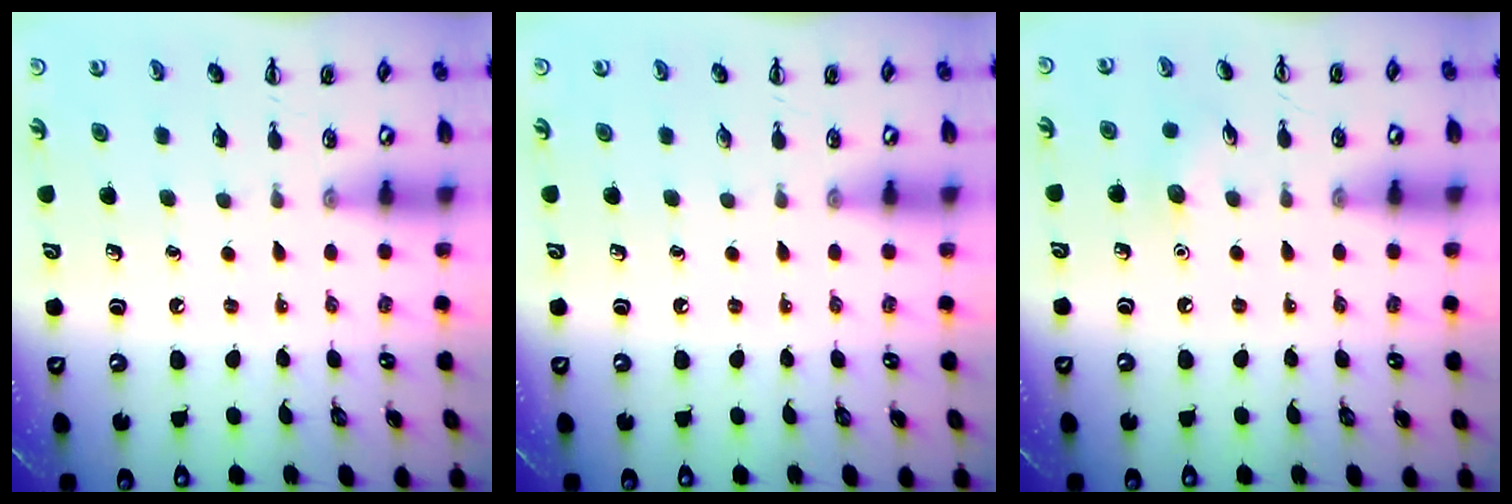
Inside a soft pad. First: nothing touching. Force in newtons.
{"total": 0.0}
{"total": 5.6, "press": 5.4, "slide": 1.6}